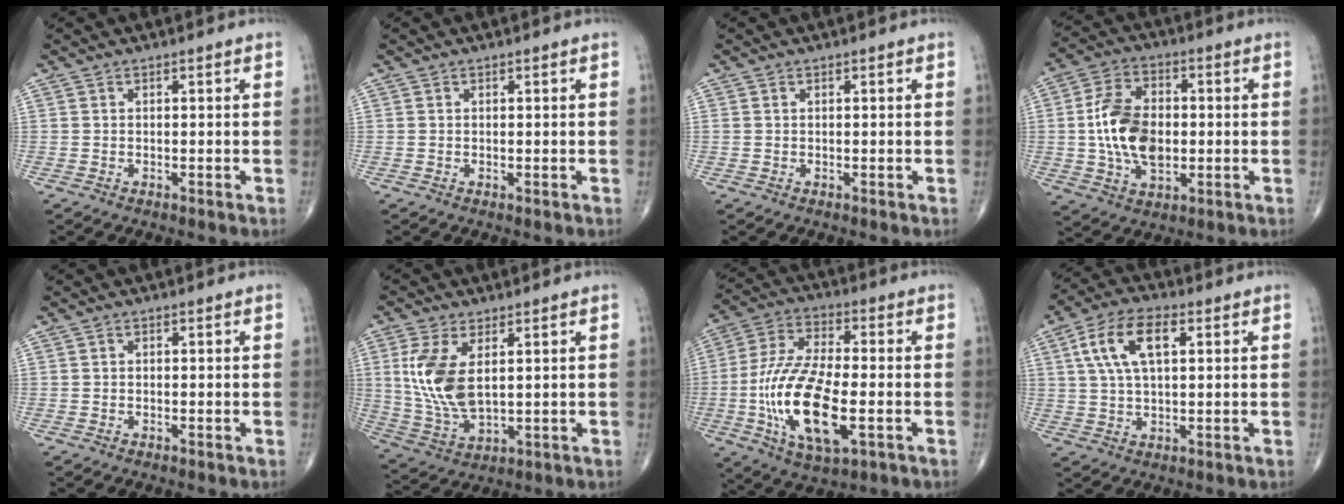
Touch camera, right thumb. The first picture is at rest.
{"total": 0.0}
{"total": 0.0}
{"total": 13.6, "force": [-0.4, 8.6, 10.5], "torque": [-0.180, 0.008, -0.006]}
{"total": 0.0}
{"total": 11.8, "force": [2.5, 6.0, 9.8], "torque": [-0.206, -0.014, 0.062]}
{"total": 18.9, "force": [-4.3, 7.5, 16.9], "torque": [-0.343, 0.007, -0.073]}
{"total": 10.8, "force": [3.3, 5.2, 8.9], "torque": [-0.171, 0.012, 0.059]}